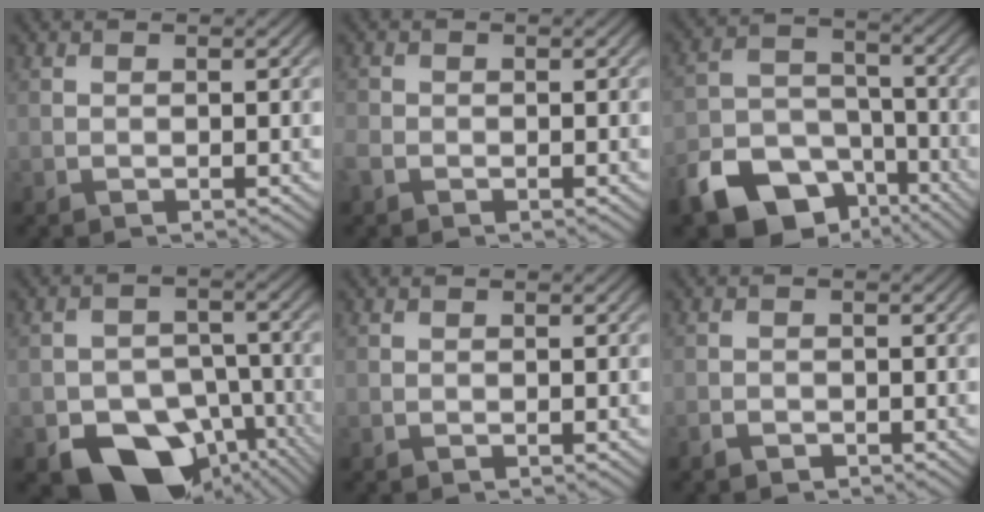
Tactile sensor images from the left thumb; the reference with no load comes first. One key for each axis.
{"total": 1.6, "fx": -0.9, "fy": 1.1, "fz": 0.6, "tx": -0.021, "ty": -0.003, "tz": -0.024}
{"total": 13.2, "fx": -8.2, "fy": 8.0, "fz": 6.5, "tx": -0.146, "ty": -0.023, "tz": -0.148}
{"total": 13.8, "fx": -8.7, "fy": 8.7, "fz": 6.3, "tx": -0.093, "ty": -0.024, "tz": -0.126}
{"total": 0.0}
{"total": 1.2, "fx": -0.9, "fy": 0.6, "fz": 0.4, "tx": -0.007, "ty": -0.001, "tz": -0.020}